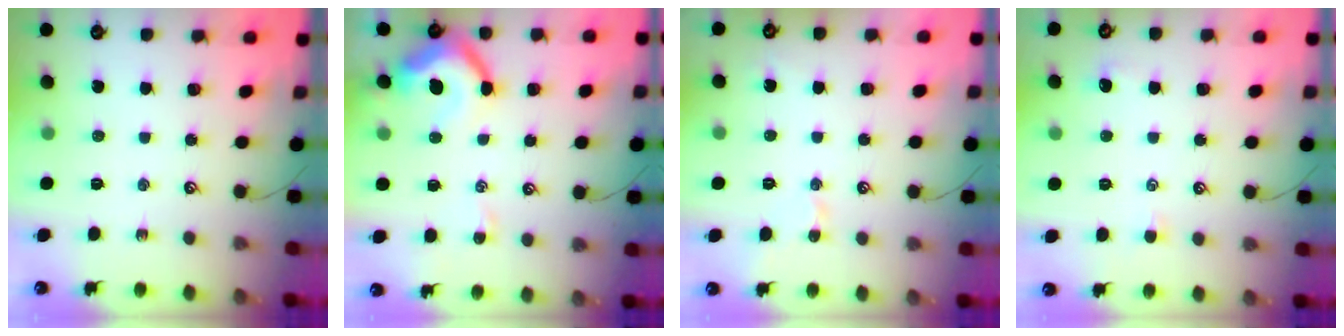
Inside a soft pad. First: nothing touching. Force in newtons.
{"total": 9.3, "press": 9.2, "slide": 1.3}
{"total": 1.9, "press": 1.9, "slide": 0.2}
{"total": 1.8, "press": 1.7, "slide": 0.5}